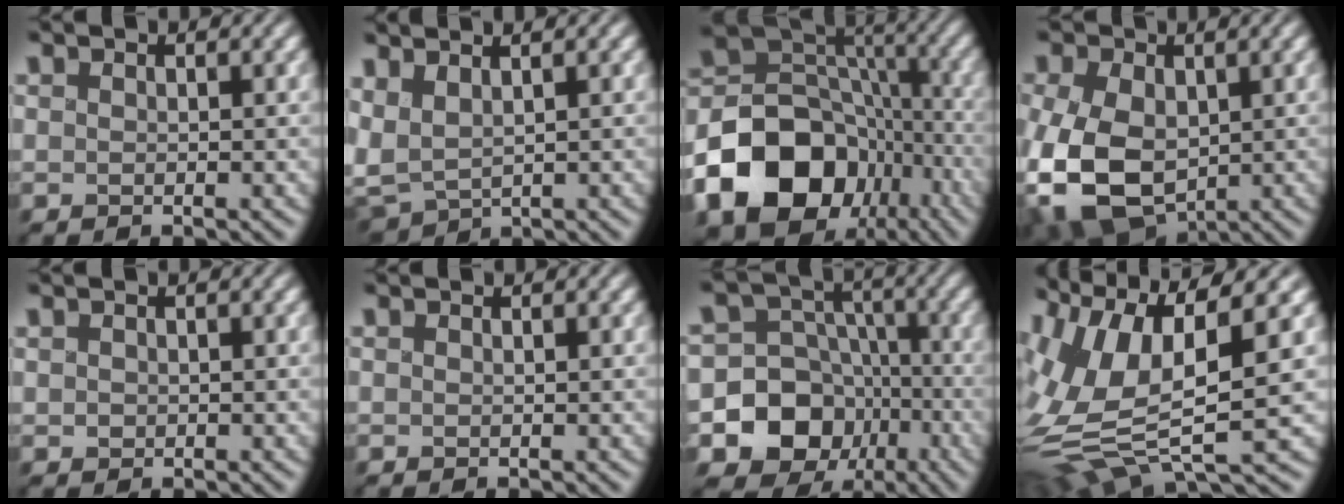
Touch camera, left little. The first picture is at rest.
{"total": 3.3, "force": [0.7, 1.8, 2.7], "torque": [-0.069, 0.007, 0.011]}
{"total": 18.3, "force": [-9.4, 13.8, 7.4], "torque": [-0.136, -0.027, -0.169]}
{"total": 9.6, "force": [-2.0, 6.4, 6.8], "torque": [-0.183, -0.025, -0.032]}
{"total": 0.5, "force": [0.1, 0.5, 0.2], "torque": [-0.003, 0.000, 0.004]}
{"total": 0.0}
{"total": 13.9, "force": [-6.8, 11.5, 3.7], "torque": [-0.052, -0.029, -0.136]}
{"total": 12.3, "force": [0.9, 5.0, 11.2], "torque": [-0.243, -0.007, 0.022]}